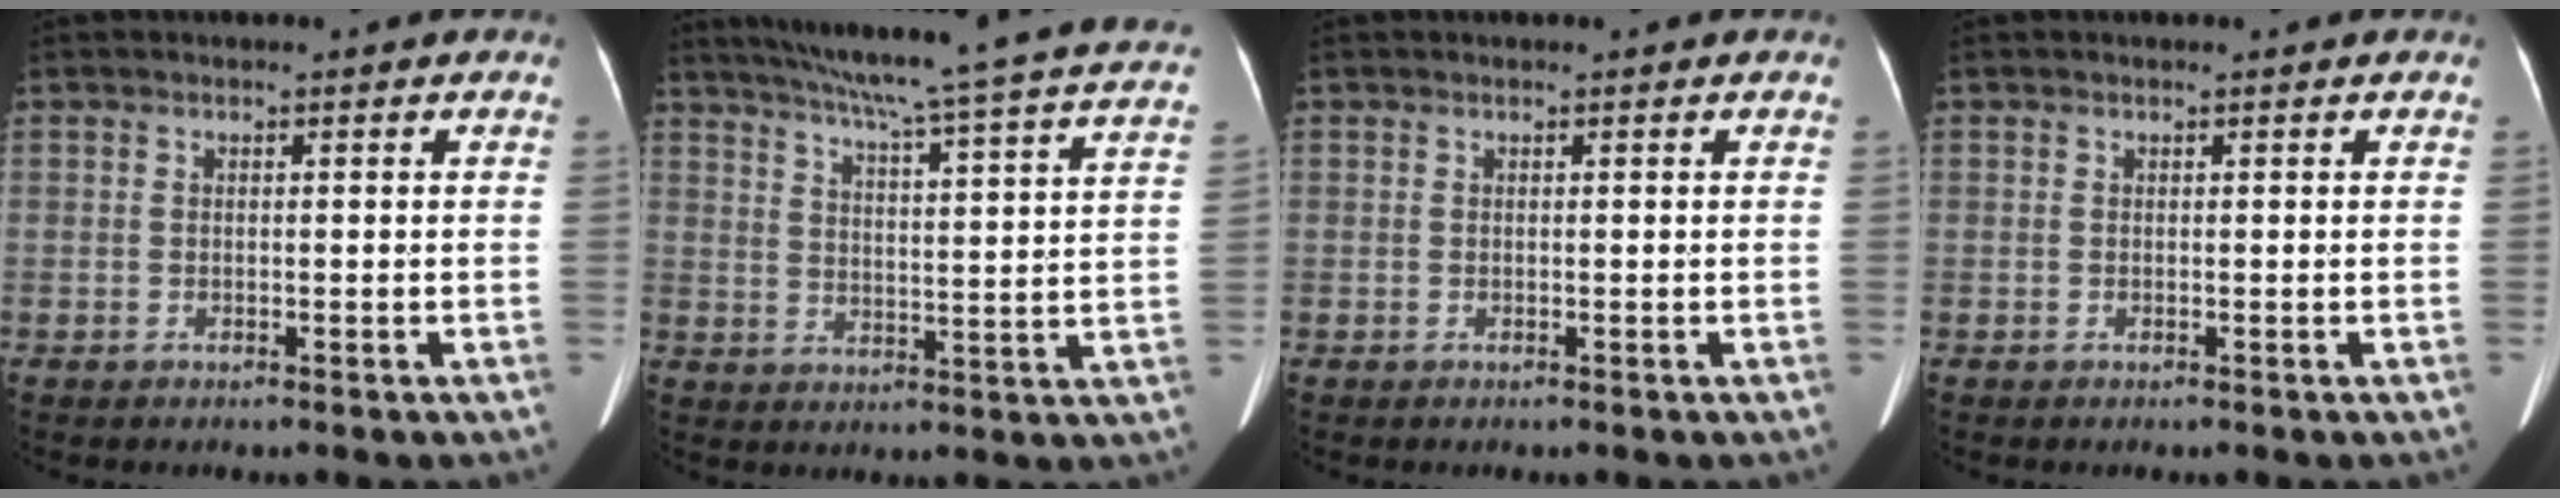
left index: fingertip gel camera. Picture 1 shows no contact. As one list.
[{"total": 27.7, "force": [24.5, -0.2, 12.9], "torque": [-0.207, -0.050, 0.305]}, {"total": 0.0}, {"total": 0.0}]